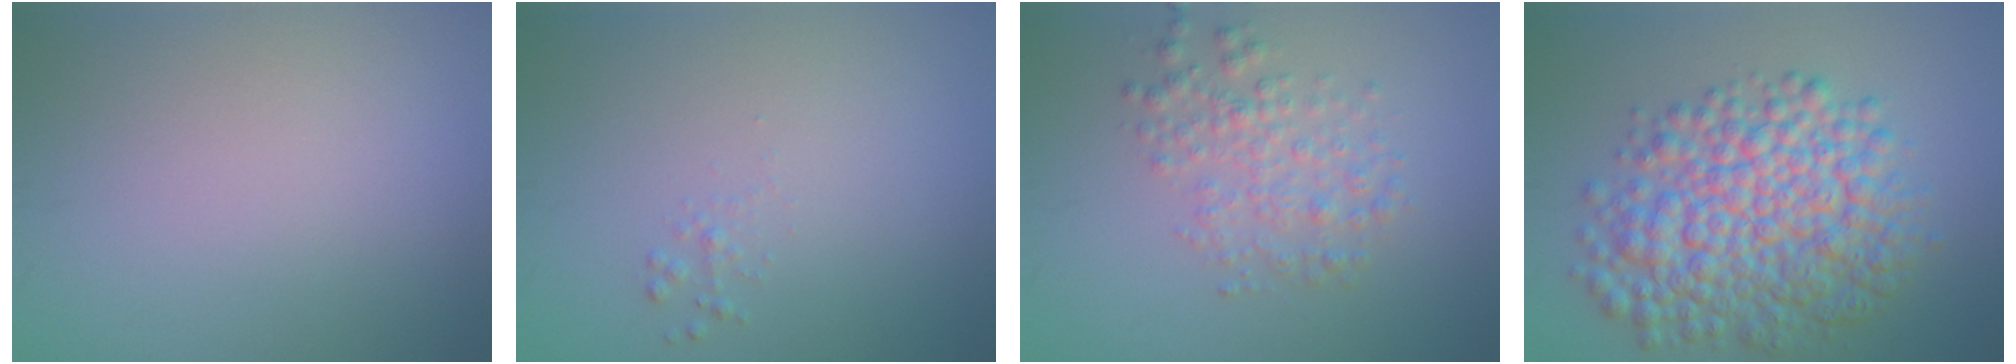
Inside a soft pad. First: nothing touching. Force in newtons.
{"total": 0.6, "press": 0.6, "slide": 0.0}
{"total": 2.9, "press": 2.9, "slide": 0.1}
{"total": 9.0, "press": 9.0, "slide": 0.1}